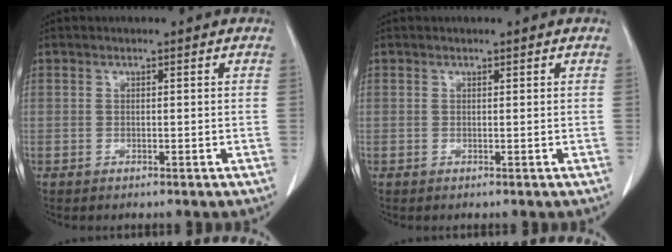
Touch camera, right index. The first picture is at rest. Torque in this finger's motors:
{"motor_torque": [0.14, -0.08, -0.01, 0.01]}